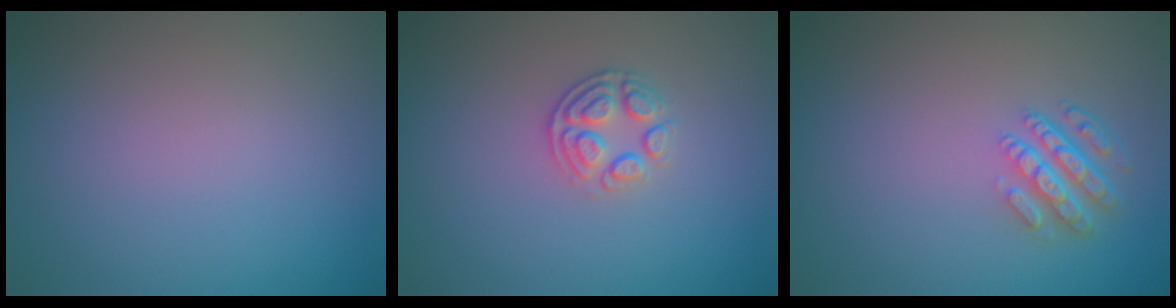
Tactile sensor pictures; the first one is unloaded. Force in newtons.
{"total": 2.7, "press": 2.4, "slide": 1.2}
{"total": 4.3, "press": 3.3, "slide": 2.8}